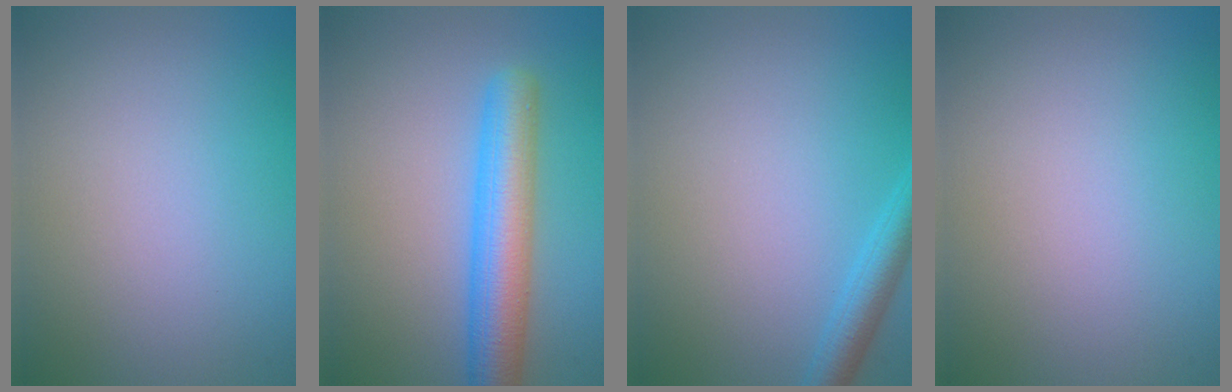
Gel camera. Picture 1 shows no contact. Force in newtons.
{"total": 6.0, "press": 6.0, "slide": 0.1}
{"total": 2.7, "press": 2.7, "slide": 0.2}
{"total": 0.0}